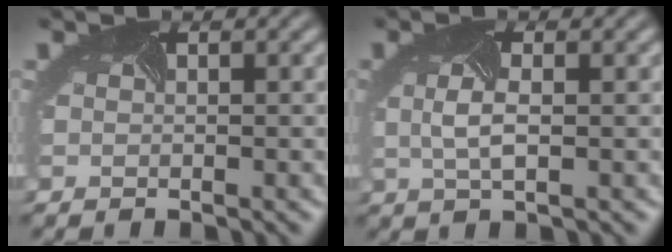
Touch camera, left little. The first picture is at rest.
{"total": 2.4, "force": [0.1, 0.8, 2.2], "torque": [-0.058, -0.005, 0.002]}